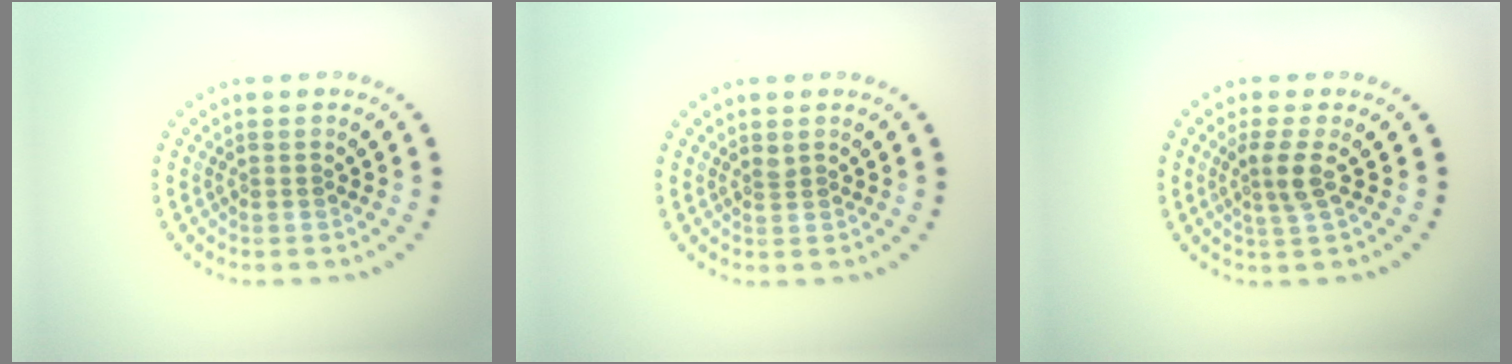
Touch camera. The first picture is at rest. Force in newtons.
{"total": 0.6, "press": 0.5, "slide": 0.4}
{"total": 2.2, "press": 1.8, "slide": 1.3}